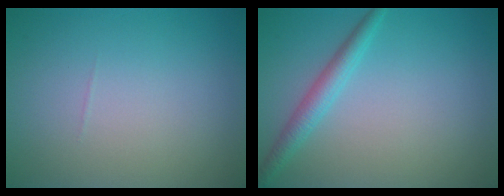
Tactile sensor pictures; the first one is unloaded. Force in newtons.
{"total": 2.3, "press": 2.3, "slide": 0.1}